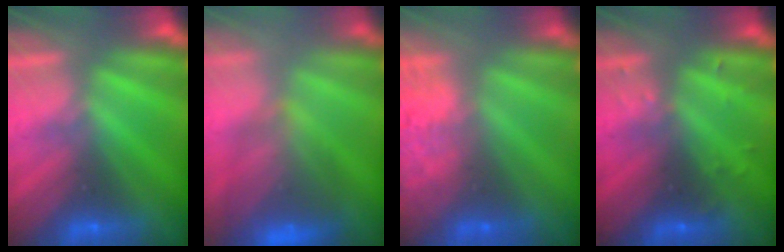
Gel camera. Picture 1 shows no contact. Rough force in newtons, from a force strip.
{"total": 8.5}
{"total": 9.3}
{"total": 2.9}